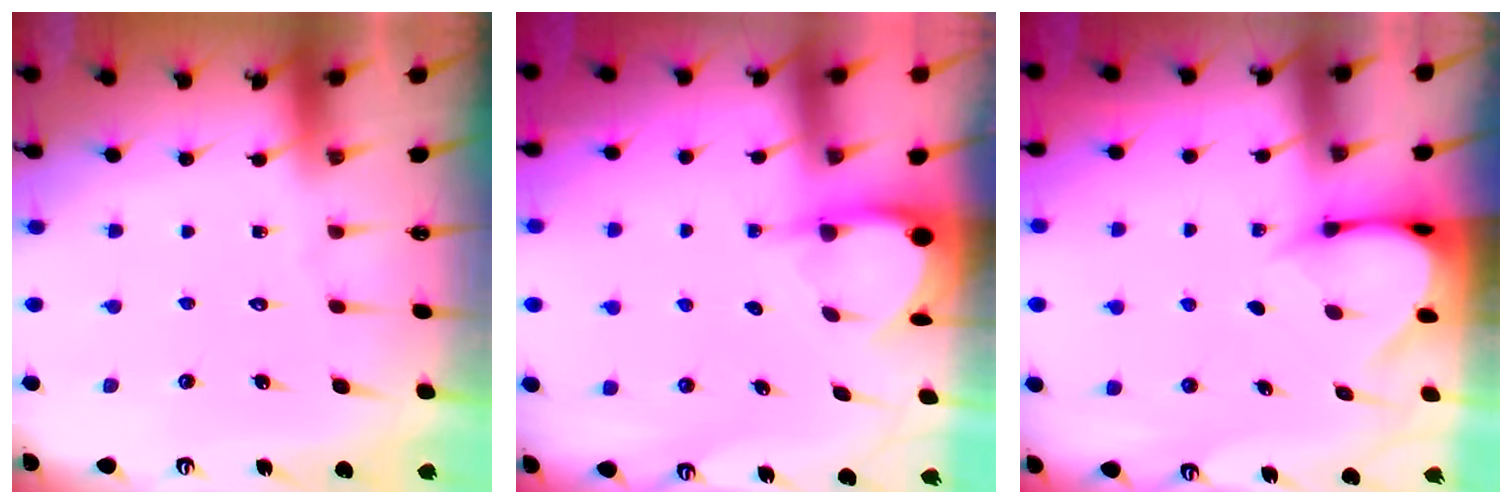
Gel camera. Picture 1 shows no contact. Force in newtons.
{"total": 3.4, "press": 3.4, "slide": 0.2}
{"total": 3.3, "press": 3.3, "slide": 0.2}